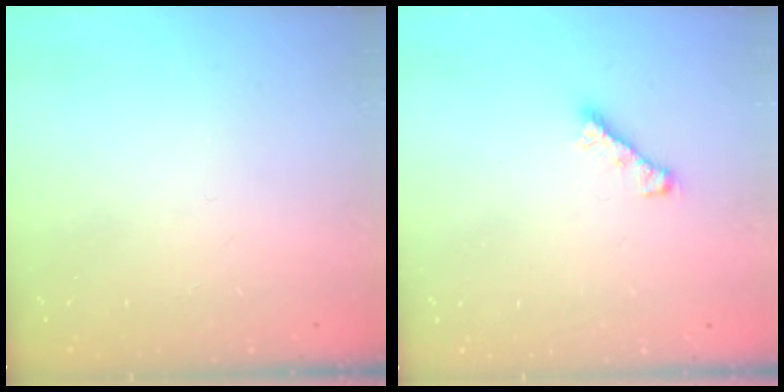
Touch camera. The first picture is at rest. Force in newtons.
{"total": 3.5, "press": 3.4, "slide": 0.7}